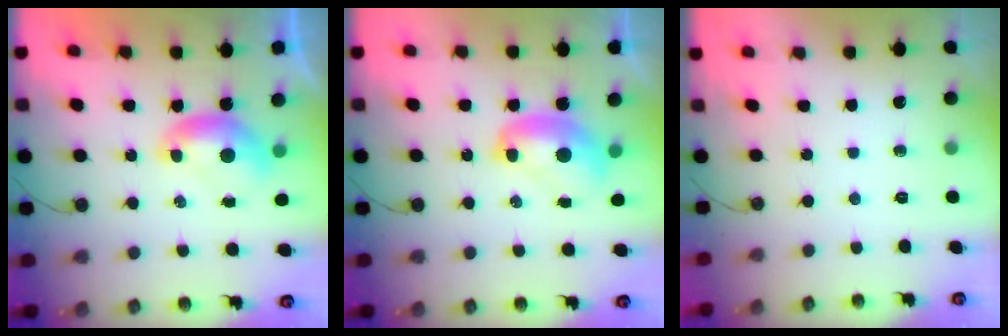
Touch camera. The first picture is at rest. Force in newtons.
{"total": 2.4, "press": 2.4, "slide": 0.3}
{"total": 0.0}